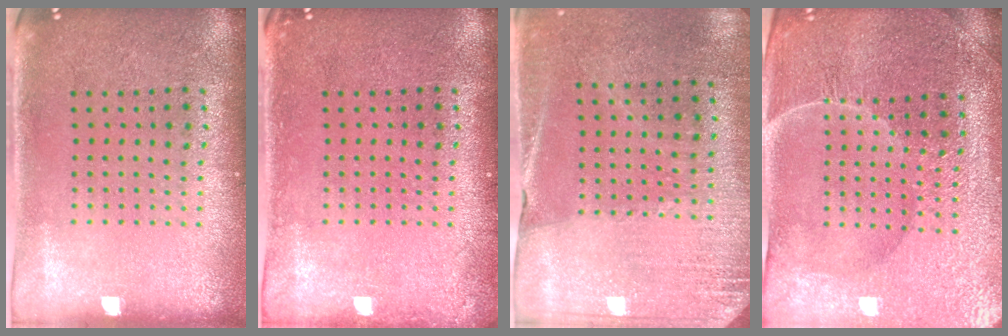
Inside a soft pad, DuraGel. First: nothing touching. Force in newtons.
{"total": 0.8, "press": 0.8, "slide": 0.1}
{"total": 2.7, "press": 2.6, "slide": 0.7}
{"total": 4.7, "press": 4.5, "slide": 1.4}